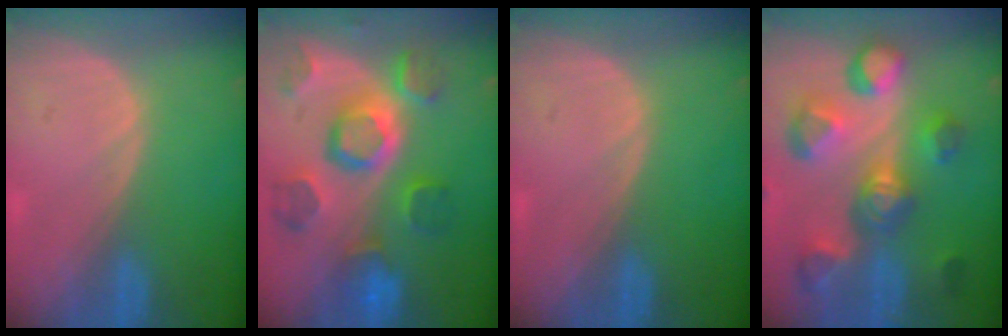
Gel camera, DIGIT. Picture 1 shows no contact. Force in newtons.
{"total": 11.4, "press": 10.1, "slide": 5.2}
{"total": 0.0}
{"total": 11.1, "press": 10.0, "slide": 4.8}